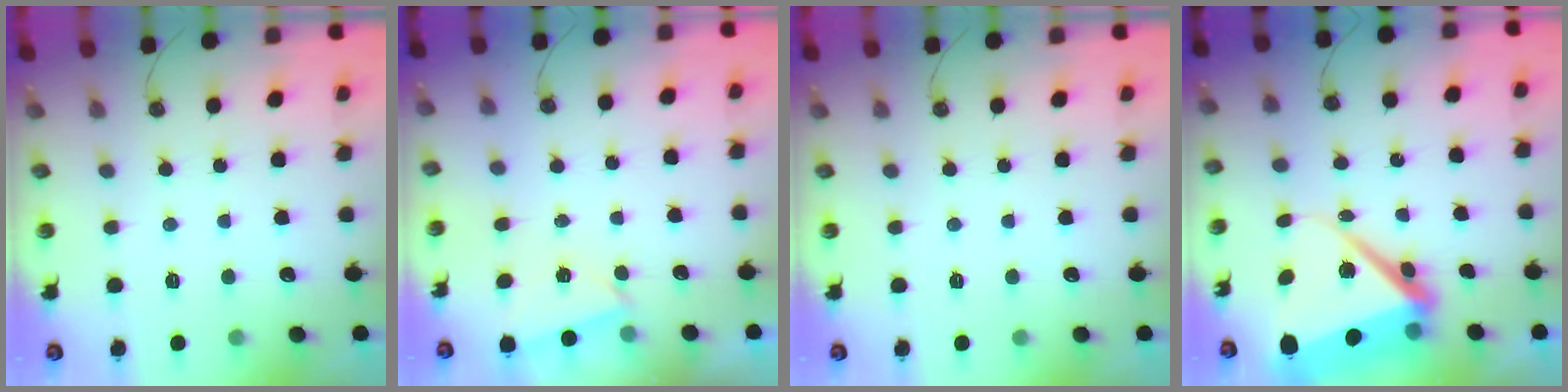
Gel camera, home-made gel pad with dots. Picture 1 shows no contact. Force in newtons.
{"total": 2.4, "press": 1.8, "slide": 1.7}
{"total": 0.0}
{"total": 14.4, "press": 14.3, "slide": 1.4}